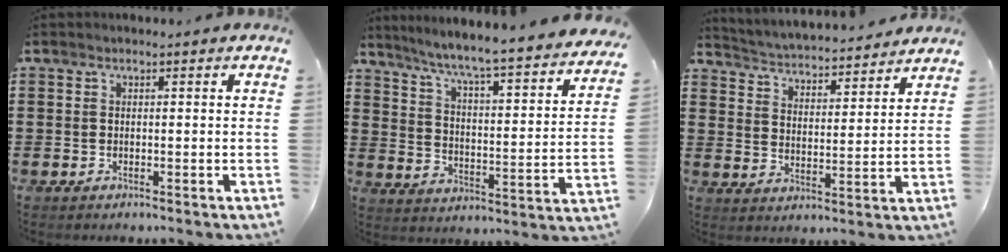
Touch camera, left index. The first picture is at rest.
{"total": 4.8, "force": [4.2, -0.6, 2.3], "torque": [-0.066, -0.049, 0.059]}
{"total": 3.6, "force": [3.6, -0.2, -0.2], "torque": [-0.019, -0.034, 0.056]}